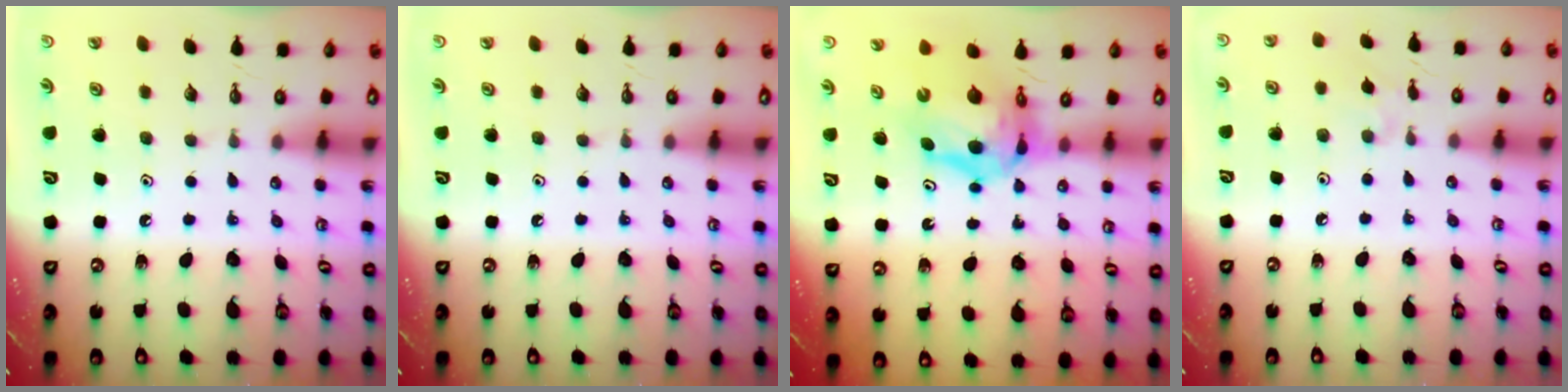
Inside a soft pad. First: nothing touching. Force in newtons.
{"total": 0.0}
{"total": 9.8, "press": 9.7, "slide": 1.0}
{"total": 2.1, "press": 2.1, "slide": 0.4}